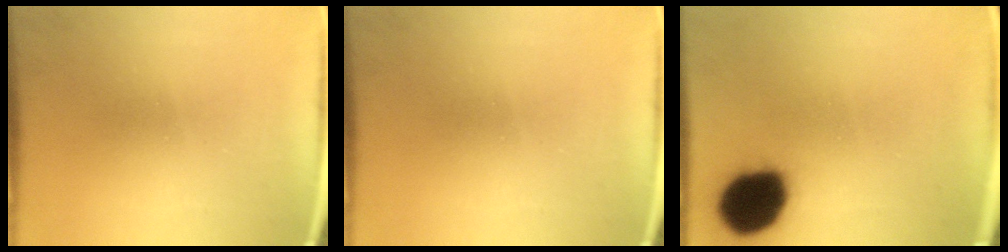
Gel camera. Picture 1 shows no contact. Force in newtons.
{"total": 0.0}
{"total": 17.8}